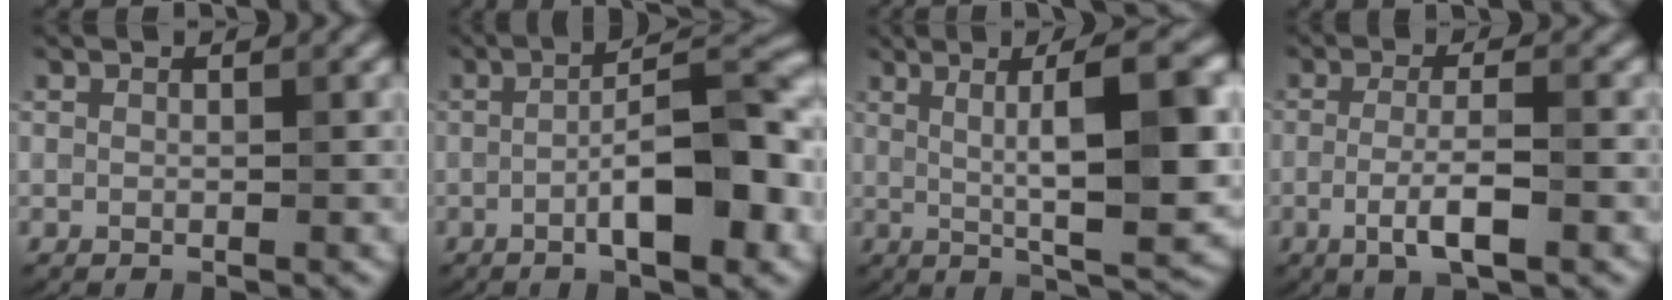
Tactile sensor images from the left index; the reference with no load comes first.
{"total": 8.6, "force": [-2.5, 1.9, 8.0], "torque": [-0.115, 0.017, -0.046]}
{"total": 11.0, "force": [1.3, 2.4, 10.6], "torque": [-0.138, 0.012, 0.025]}
{"total": 4.1, "force": [-1.3, 0.8, 3.8], "torque": [-0.068, 0.003, -0.029]}